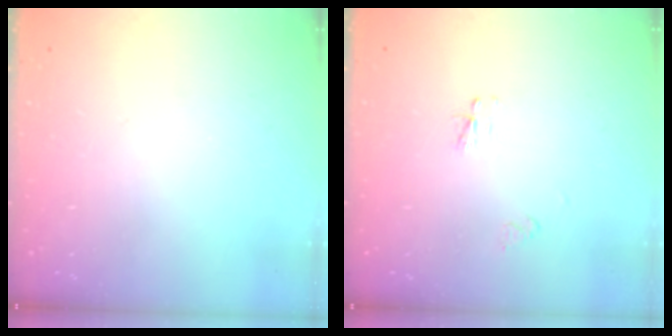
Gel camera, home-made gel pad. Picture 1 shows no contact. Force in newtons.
{"total": 2.3, "press": 2.2, "slide": 0.2}